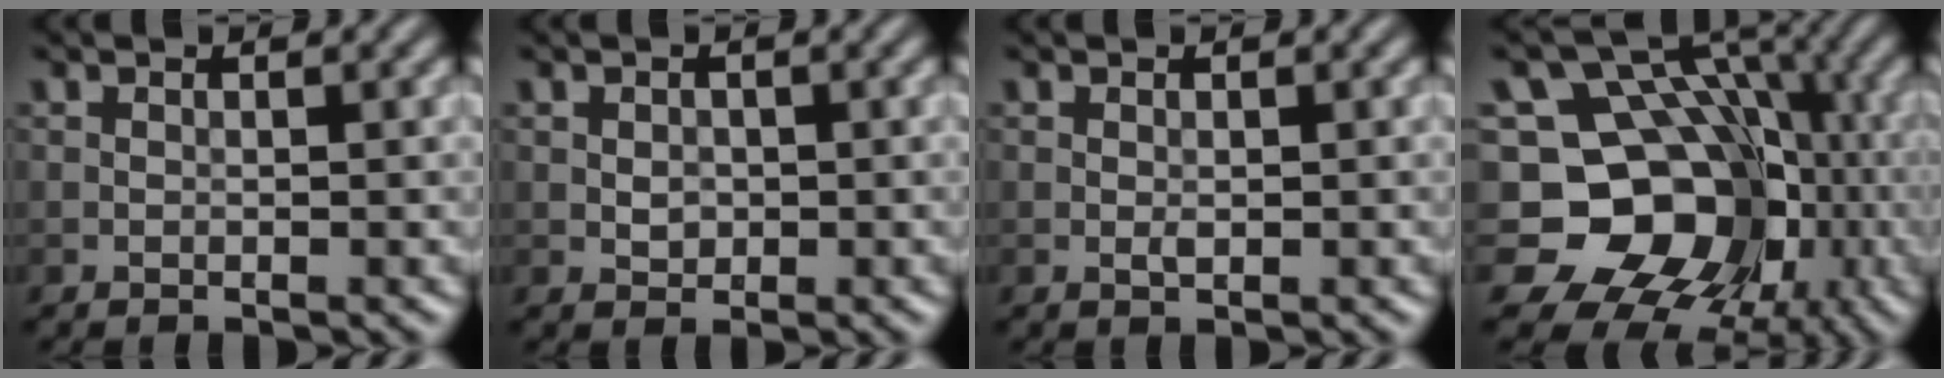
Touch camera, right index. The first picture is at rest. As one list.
[{"total": 1.1, "force": [0.1, 0.9, 0.6], "torque": [-0.011, -0.003, 0.004]}, {"total": 0.6, "force": [0.0, 0.3, 0.5], "torque": [-0.009, -0.001, 0.000]}, {"total": 15.0, "force": [-3.8, 12.6, 7.3], "torque": [-0.128, 0.012, -0.087]}]